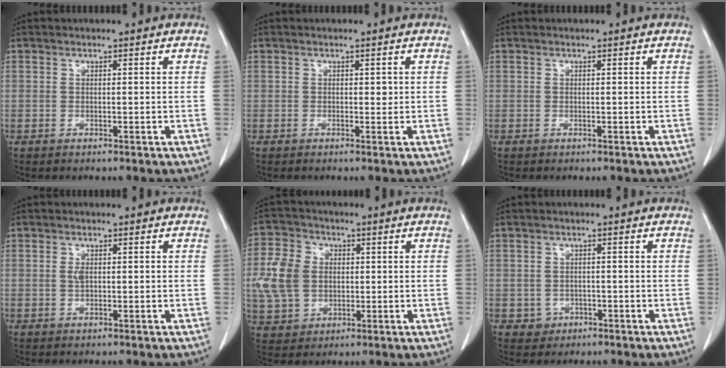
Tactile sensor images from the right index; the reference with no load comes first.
{"total": 0.9, "force": [0.2, 0.5, 0.6], "torque": [-0.006, 0.000, 0.002]}
{"total": 0.0}
{"total": 1.4, "force": [0.1, 0.7, 1.2], "torque": [-0.024, 0.000, 0.002]}
{"total": 11.5, "force": [0.8, 9.3, 6.7], "torque": [-0.166, 0.023, 0.022]}
{"total": 2.4, "force": [-0.9, 2.2, 0.1], "torque": [0.005, 0.010, -0.008]}